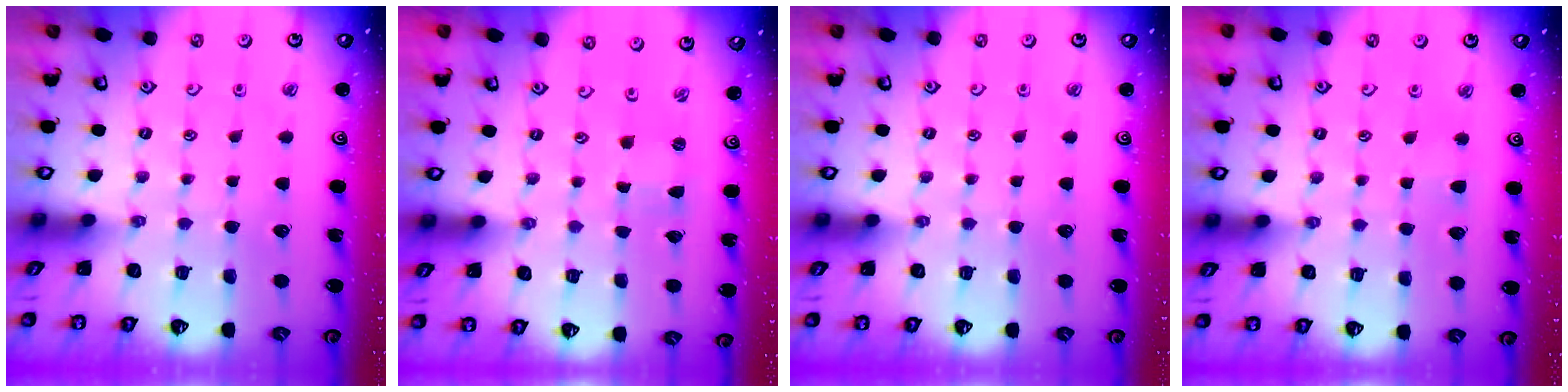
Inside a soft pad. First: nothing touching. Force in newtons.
{"total": 0.0}
{"total": 0.0}
{"total": 2.7, "press": 2.7, "slide": 0.4}